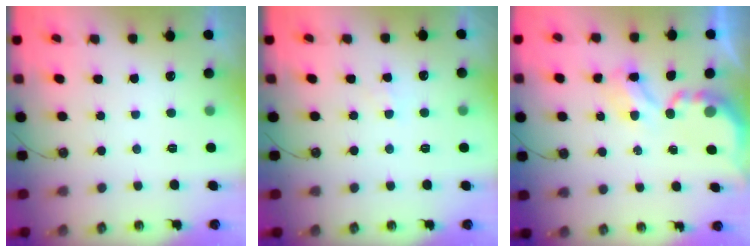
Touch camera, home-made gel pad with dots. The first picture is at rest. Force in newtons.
{"total": 3.0, "press": 3.0, "slide": 0.4}
{"total": 4.0, "press": 4.0, "slide": 0.2}